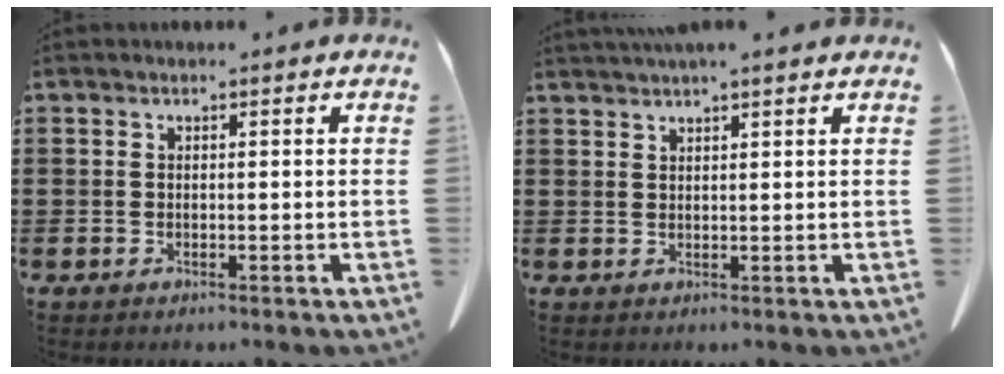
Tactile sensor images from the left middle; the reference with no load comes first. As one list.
[{"total": 1.9, "force": [1.8, -0.1, 0.8], "torque": [-0.018, 0.000, 0.034]}]